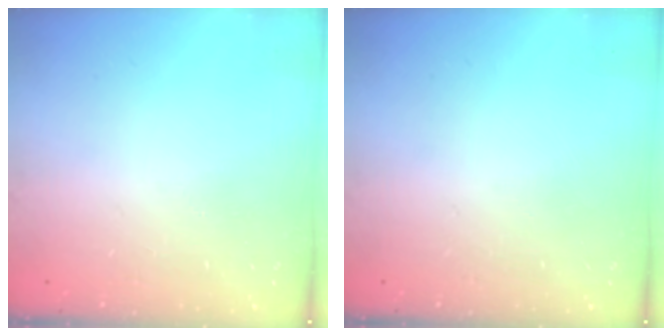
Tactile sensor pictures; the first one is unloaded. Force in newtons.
{"total": 0.0}